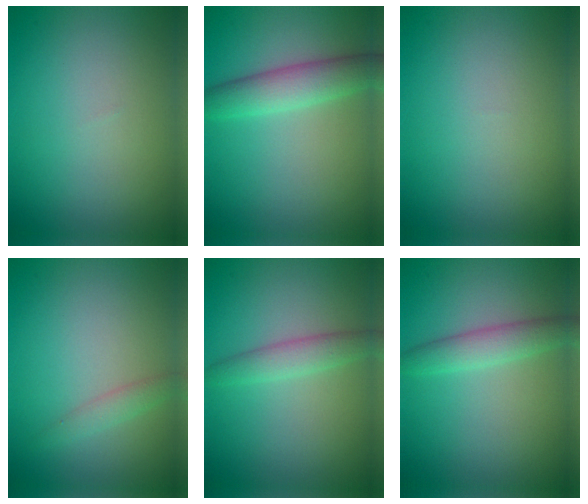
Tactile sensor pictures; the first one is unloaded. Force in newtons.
{"total": 3.9, "press": 3.9, "slide": 0.1}
{"total": 0.0}
{"total": 1.4, "press": 1.4, "slide": 0.0}
{"total": 2.3, "press": 2.3, "slide": 0.1}
{"total": 2.7, "press": 2.7, "slide": 0.2}